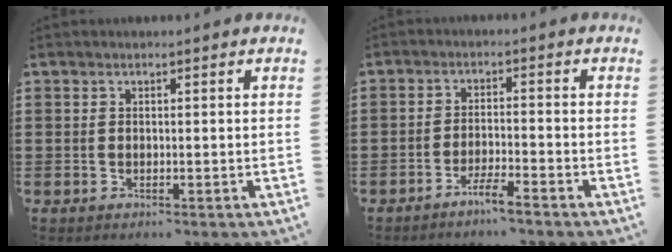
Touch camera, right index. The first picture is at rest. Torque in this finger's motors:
{"motor_torque": [1.02, 1.11, 0.16, 0.04]}